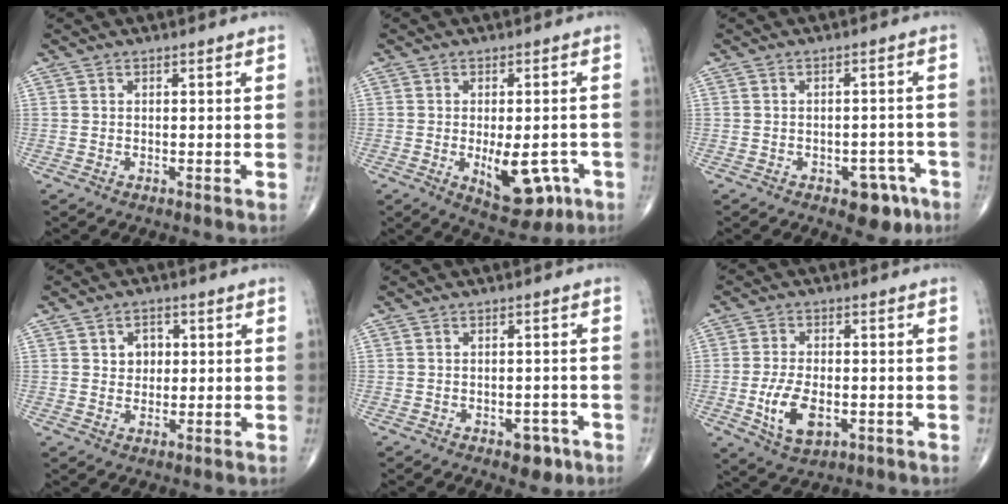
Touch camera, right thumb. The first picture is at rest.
{"total": 10.0, "force": [-2.9, 4.9, 8.2], "torque": [-0.090, 0.000, -0.028]}
{"total": 5.6, "force": [-3.1, 3.3, 3.3], "torque": [-0.014, 0.025, -0.035]}
{"total": 4.0, "force": [1.0, 3.2, 2.2], "torque": [-0.011, 0.000, 0.013]}
{"total": 3.5, "force": [-1.9, 2.1, 2.0], "torque": [-0.006, 0.010, -0.021]}
{"total": 8.5, "force": [-2.2, 4.6, 6.8], "torque": [-0.124, 0.000, -0.033]}